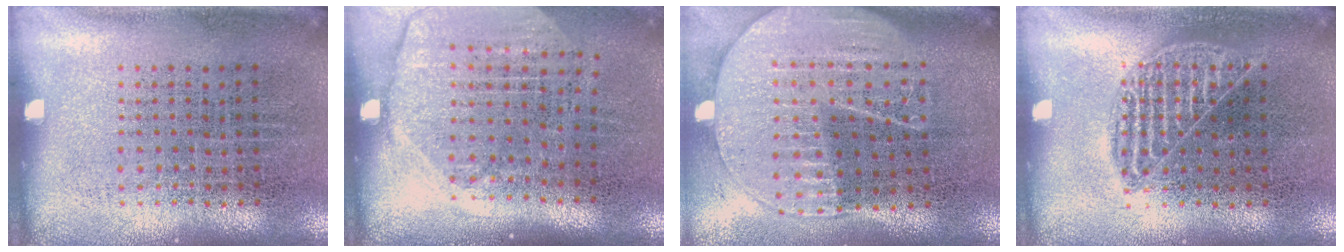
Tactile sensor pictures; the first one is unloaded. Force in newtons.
{"total": 2.0, "press": 1.8, "slide": 1.0}
{"total": 2.0, "press": 1.8, "slide": 0.9}
{"total": 1.5, "press": 1.5, "slide": 0.3}